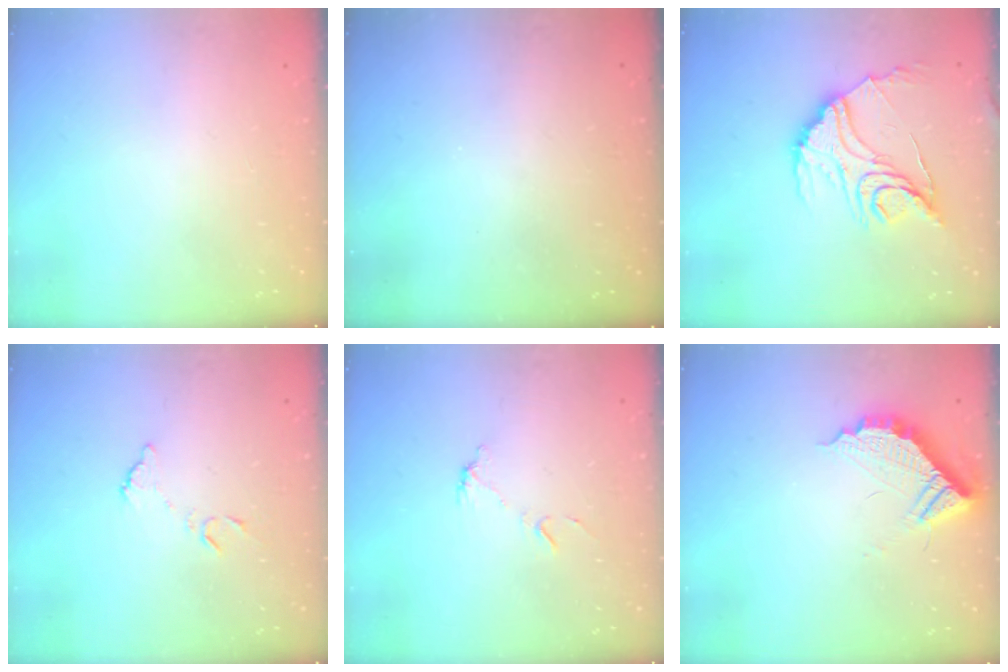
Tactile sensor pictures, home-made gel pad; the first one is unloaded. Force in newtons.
{"total": 3.3, "press": 3.3, "slide": 0.1}
{"total": 17.0, "press": 17.0, "slide": 1.3}
{"total": 6.5, "press": 6.4, "slide": 0.7}
{"total": 5.6, "press": 5.6, "slide": 0.4}
{"total": 10.5, "press": 10.5, "slide": 0.7}